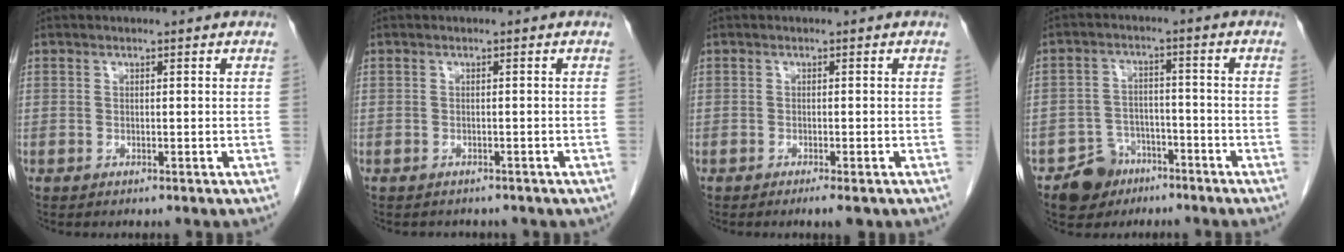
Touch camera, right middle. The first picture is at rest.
{"total": 3.4, "force": [-2.9, 1.5, 0.9], "torque": [-0.017, -0.001, -0.031]}
{"total": 2.2, "force": [-1.6, 0.2, 1.6], "torque": [-0.021, -0.005, -0.022]}
{"total": 6.0, "force": [-4.0, 4.3, 0.9], "torque": [-0.013, 0.011, -0.064]}